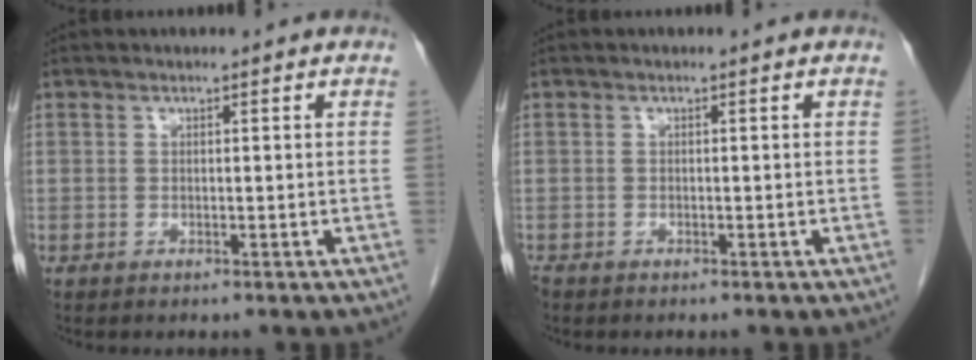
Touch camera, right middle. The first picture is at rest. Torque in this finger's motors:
{"motor_torque": [0.00, -0.58, 0.00, 0.00]}